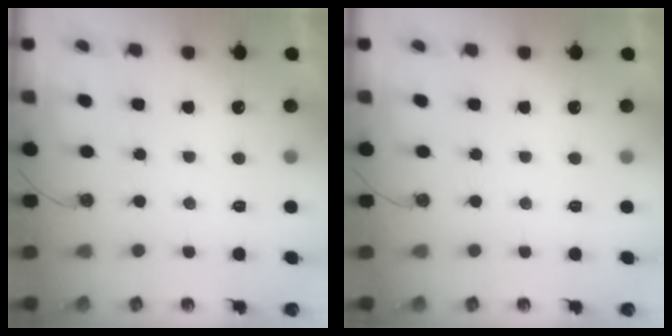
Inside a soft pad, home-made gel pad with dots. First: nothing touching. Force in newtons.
{"total": 0.0}